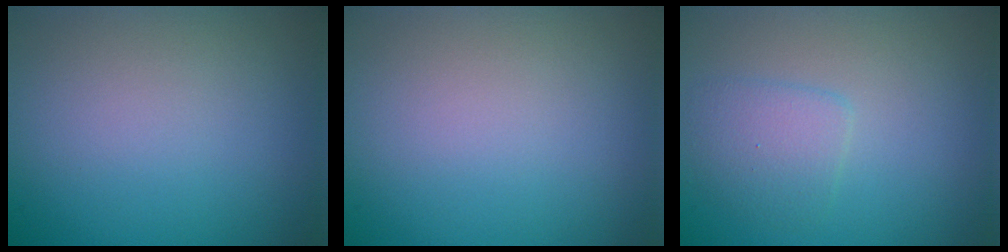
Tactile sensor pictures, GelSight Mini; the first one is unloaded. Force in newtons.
{"total": 0.0}
{"total": 2.2, "press": 2.2, "slide": 0.1}